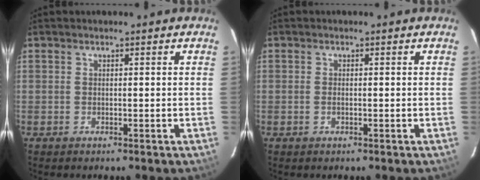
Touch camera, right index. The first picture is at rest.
{"total": 0.9, "force": [-0.2, 0.5, 0.7], "torque": [-0.015, 0.000, -0.005]}